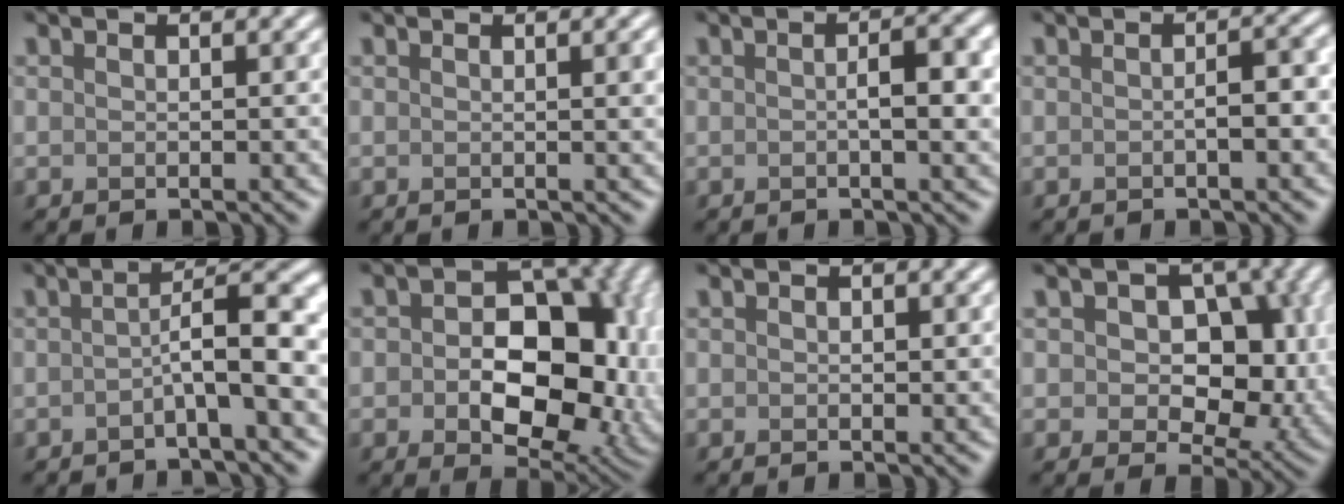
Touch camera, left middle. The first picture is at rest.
{"total": 1.7, "force": [0.3, 0.5, 1.6], "torque": [-0.016, 0.004, 0.003]}
{"total": 3.3, "force": [-0.1, 0.8, 3.2], "torque": [-0.050, 0.002, -0.001]}
{"total": 2.1, "force": [-0.6, 0.6, 1.9], "torque": [-0.029, 0.005, -0.007]}
{"total": 5.5, "force": [-1.0, 1.1, 5.3], "torque": [-0.081, 0.020, -0.023]}
{"total": 14.1, "force": [-0.7, 9.4, 10.5], "torque": [-0.131, -0.010, 0.002]}
{"total": 0.5, "force": [0.1, 0.5, 0.3], "torque": [-0.003, -0.001, 0.000]}
{"total": 8.2, "force": [0.8, 5.6, 5.9], "torque": [-0.075, -0.008, 0.010]}